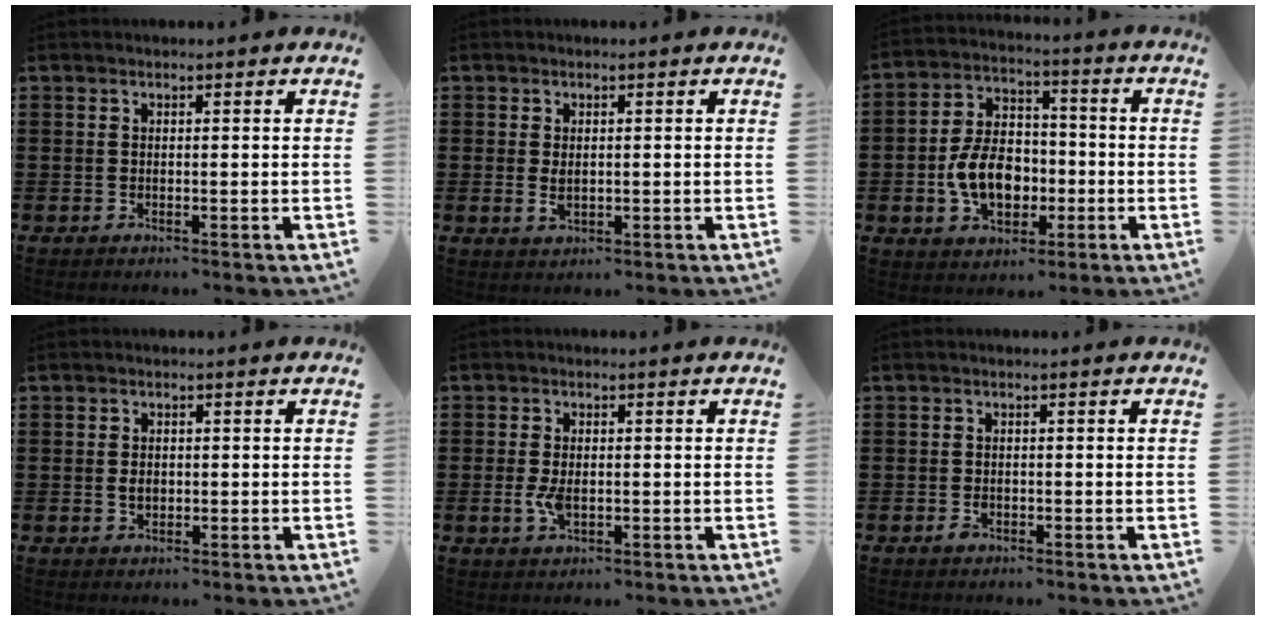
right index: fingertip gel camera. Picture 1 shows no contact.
{"total": 1.9, "force": [0.1, 0.9, 1.7], "torque": [-0.034, 0.000, 0.002]}
{"total": 9.8, "force": [-2.1, 6.8, 6.7], "torque": [-0.132, 0.006, -0.041]}
{"total": 1.7, "force": [-0.1, 1.1, 1.3], "torque": [-0.026, 0.004, -0.003]}
{"total": 3.4, "force": [-0.5, 1.7, 3.0], "torque": [-0.070, -0.006, -0.010]}
{"total": 1.1, "force": [-0.6, 0.6, 0.7], "torque": [-0.016, -0.005, -0.010]}